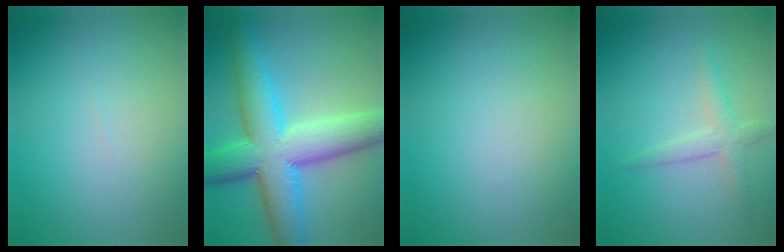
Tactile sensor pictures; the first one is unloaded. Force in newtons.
{"total": 10.8, "press": 10.8, "slide": 0.1}
{"total": 0.0}
{"total": 2.1, "press": 2.1, "slide": 0.1}